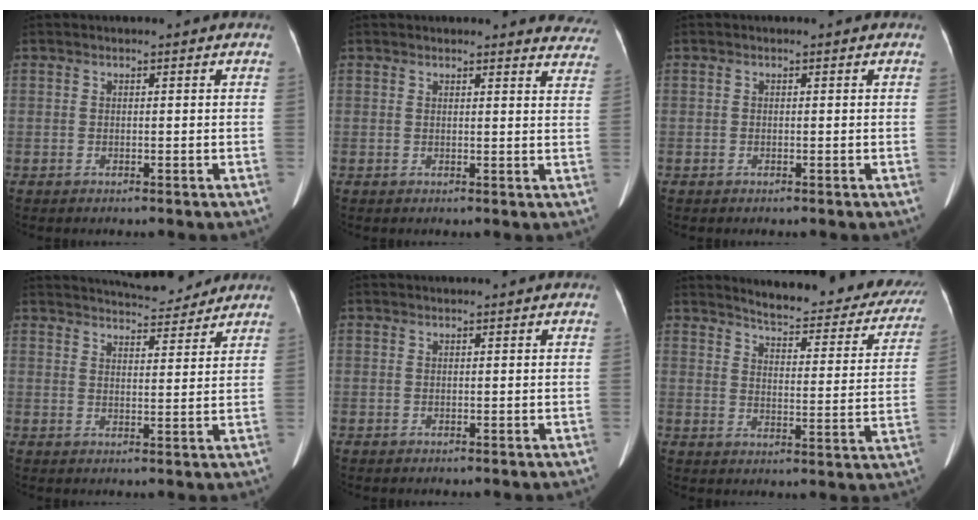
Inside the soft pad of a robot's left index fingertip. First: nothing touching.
{"total": 6.8, "force": [6.7, 1.4, 0.2], "torque": [0.034, -0.035, 0.034]}
{"total": 0.0}
{"total": 9.2, "force": [8.8, 1.4, 2.5], "torque": [-0.036, 0.006, 0.119]}
{"total": 0.5, "force": [0.5, 0.0, 0.2], "torque": [-0.002, 0.008, 0.011]}
{"total": 21.2, "force": [19.3, 4.7, 7.4], "torque": [-0.074, -0.055, 0.221]}